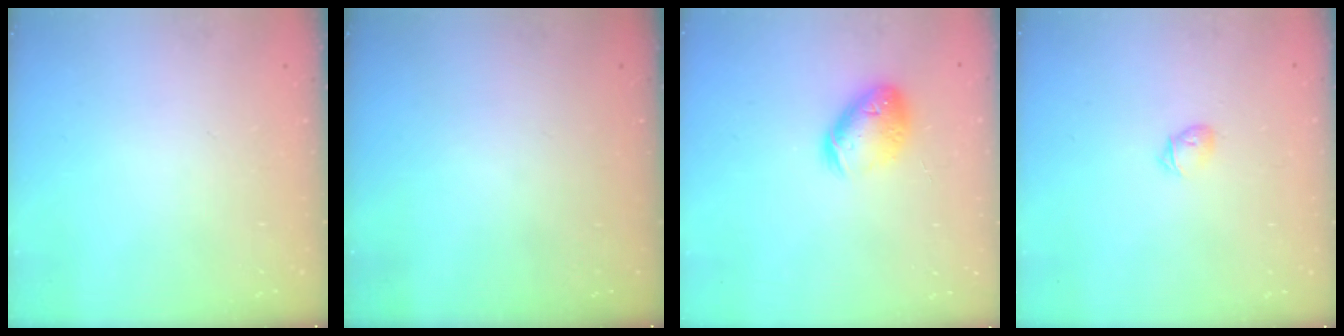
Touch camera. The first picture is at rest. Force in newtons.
{"total": 0.0}
{"total": 12.4, "press": 12.3, "slide": 1.6}
{"total": 3.7, "press": 3.6, "slide": 0.8}